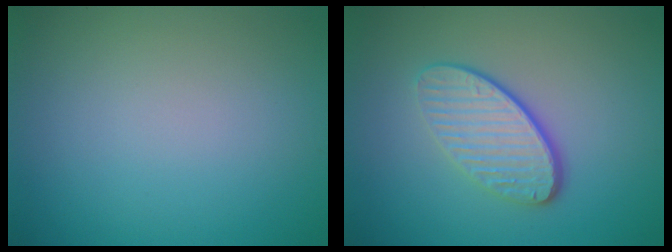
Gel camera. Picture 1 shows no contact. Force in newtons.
{"total": 4.1, "press": 3.1, "slide": 2.7}